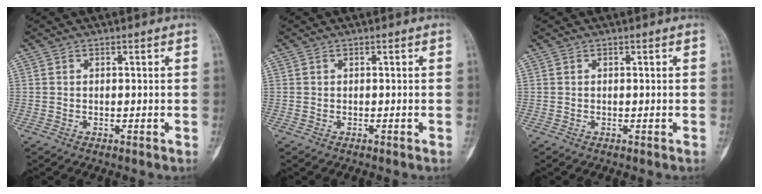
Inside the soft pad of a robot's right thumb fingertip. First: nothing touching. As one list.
[{"total": 0.0}, {"total": 0.0}]